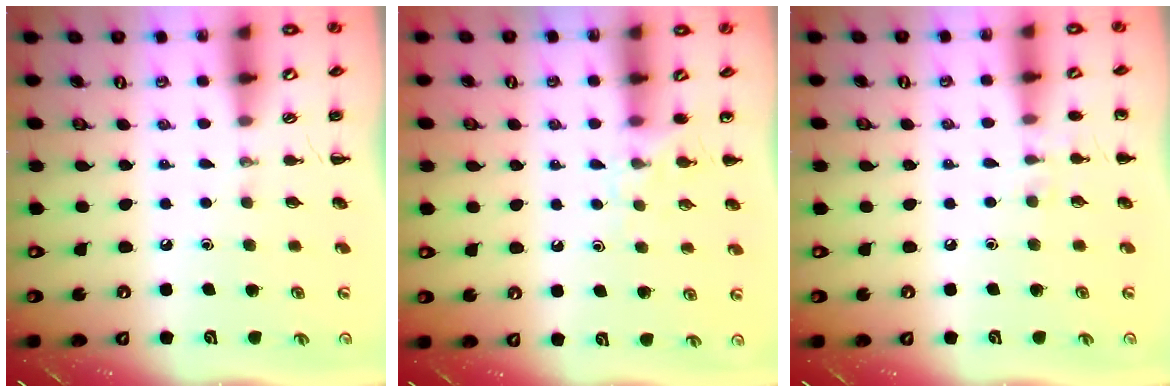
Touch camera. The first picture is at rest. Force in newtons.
{"total": 6.0, "press": 5.7, "slide": 1.9}
{"total": 5.1, "press": 4.8, "slide": 1.6}